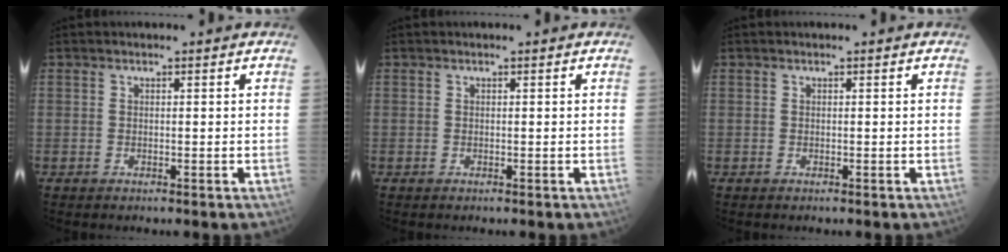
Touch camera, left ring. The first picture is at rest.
{"total": 0.0}
{"total": 0.0}